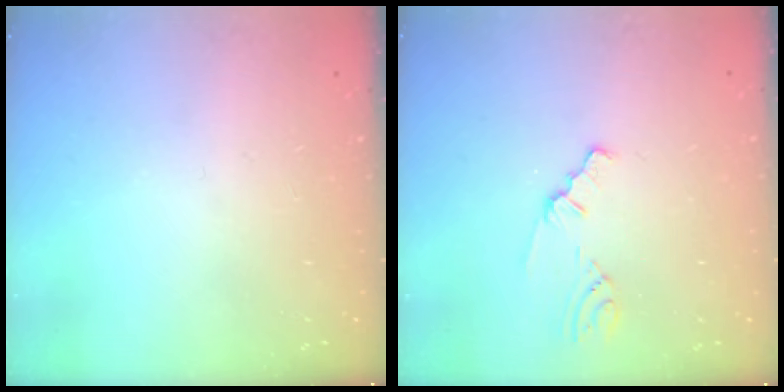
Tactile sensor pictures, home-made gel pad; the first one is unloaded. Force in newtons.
{"total": 1.8, "press": 1.7, "slide": 0.3}